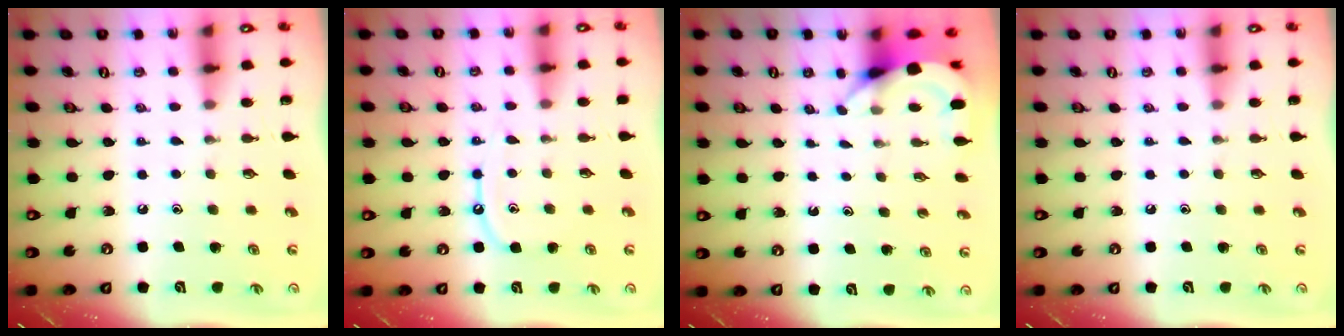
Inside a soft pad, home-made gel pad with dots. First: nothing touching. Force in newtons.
{"total": 8.3, "press": 8.3, "slide": 0.6}
{"total": 3.9, "press": 3.8, "slide": 0.3}
{"total": 0.0}